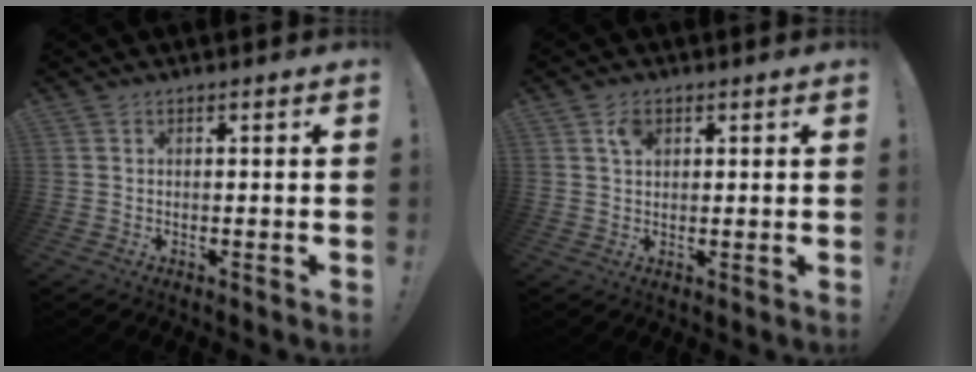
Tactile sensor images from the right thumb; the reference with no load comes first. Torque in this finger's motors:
{"motor_torque": [-0.07, 0.37, 0.42, 0.12, 0.00]}